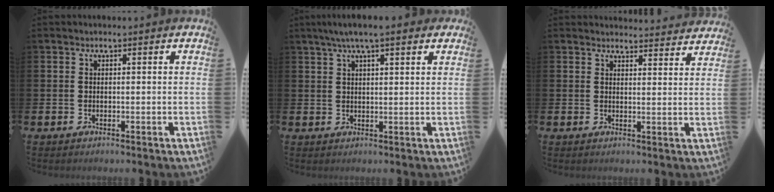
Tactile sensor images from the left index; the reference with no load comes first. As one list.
[{"total": 5.1, "force": [3.9, 1.0, 3.2], "torque": [-0.052, -0.005, 0.065]}, {"total": 3.3, "force": [3.3, 0.2, -0.2], "torque": [0.010, -0.027, 0.057]}]